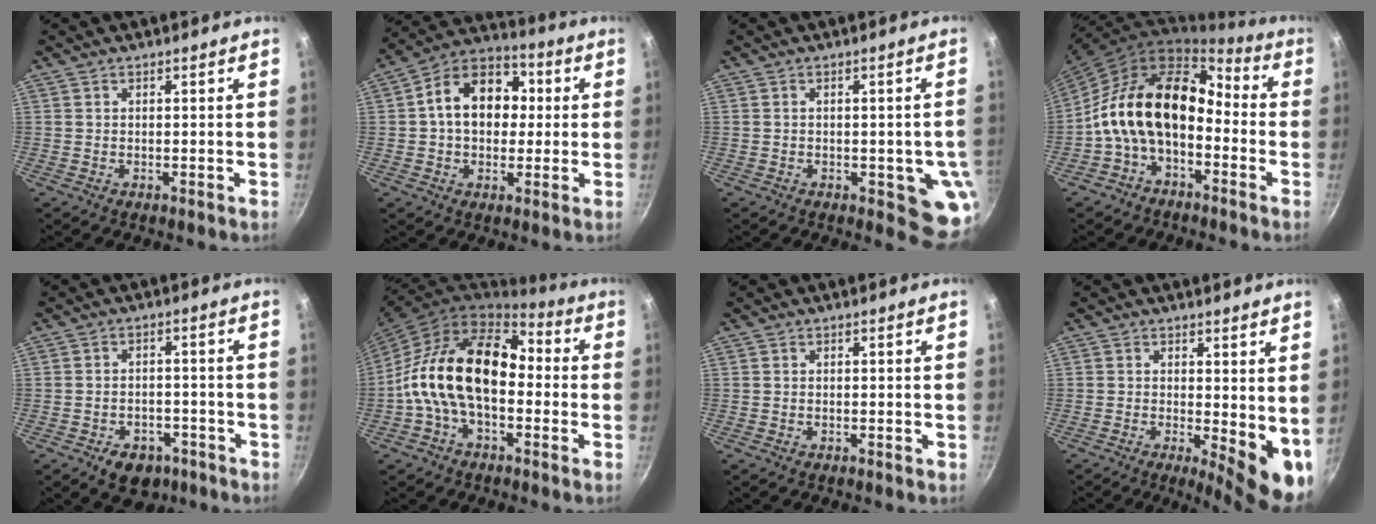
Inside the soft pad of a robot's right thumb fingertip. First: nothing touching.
{"total": 14.7, "force": [1.6, 10.9, 9.8], "torque": [-0.115, 0.029, 0.005]}
{"total": 8.4, "force": [-1.8, 3.7, 7.3], "torque": [-0.048, -0.001, -0.020]}
{"total": 16.9, "force": [-3.6, 10.7, 12.5], "torque": [-0.192, 0.065, -0.081]}
{"total": 7.6, "force": [-4.2, 5.2, 3.6], "torque": [-0.024, 0.030, -0.046]}
{"total": 18.2, "force": [-1.7, 11.4, 14.1], "torque": [-0.220, 0.048, -0.050]}
{"total": 0.0}
{"total": 9.1, "force": [0.0, 3.4, 8.4], "torque": [-0.096, -0.013, 0.005]}